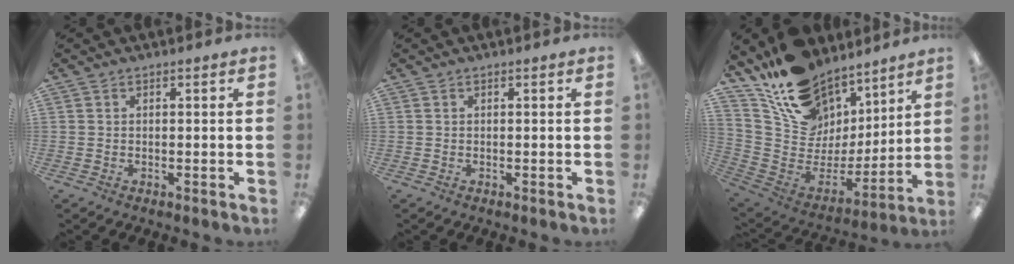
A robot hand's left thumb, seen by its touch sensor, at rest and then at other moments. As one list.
[{"total": 0.0}, {"total": 17.3, "force": [12.5, 10.8, 5.1], "torque": [-0.108, -0.102, 0.242]}]